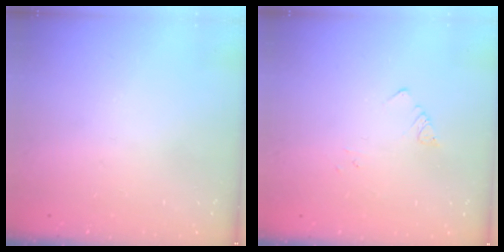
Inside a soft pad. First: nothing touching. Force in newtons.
{"total": 1.8, "press": 1.8, "slide": 0.2}